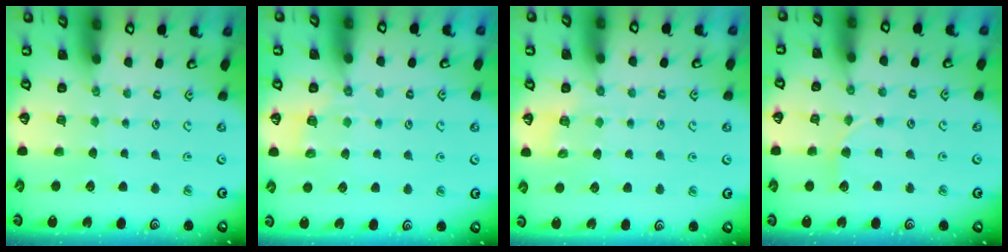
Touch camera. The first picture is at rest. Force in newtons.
{"total": 3.9, "press": 3.6, "slide": 1.5}
{"total": 4.8, "press": 4.6, "slide": 1.3}
{"total": 3.5, "press": 3.5, "slide": 0.5}